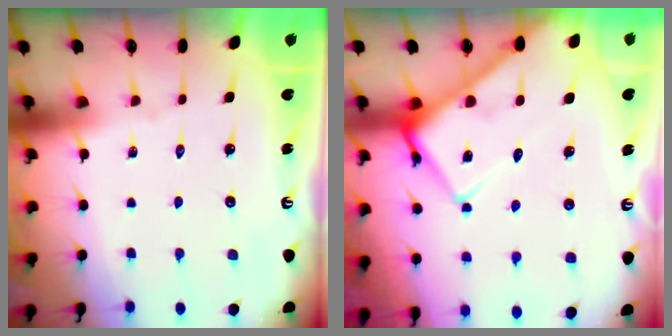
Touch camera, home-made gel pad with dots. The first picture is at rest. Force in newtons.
{"total": 11.4, "press": 11.3, "slide": 1.1}